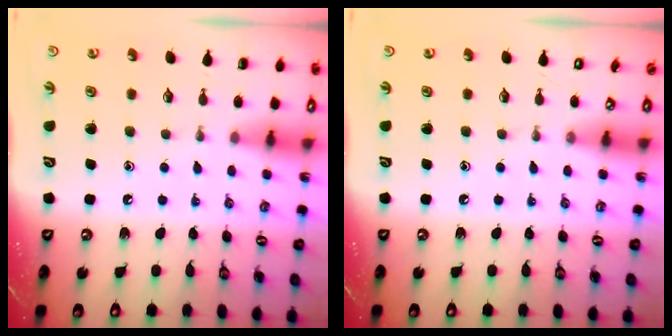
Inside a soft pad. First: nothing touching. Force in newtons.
{"total": 0.0}